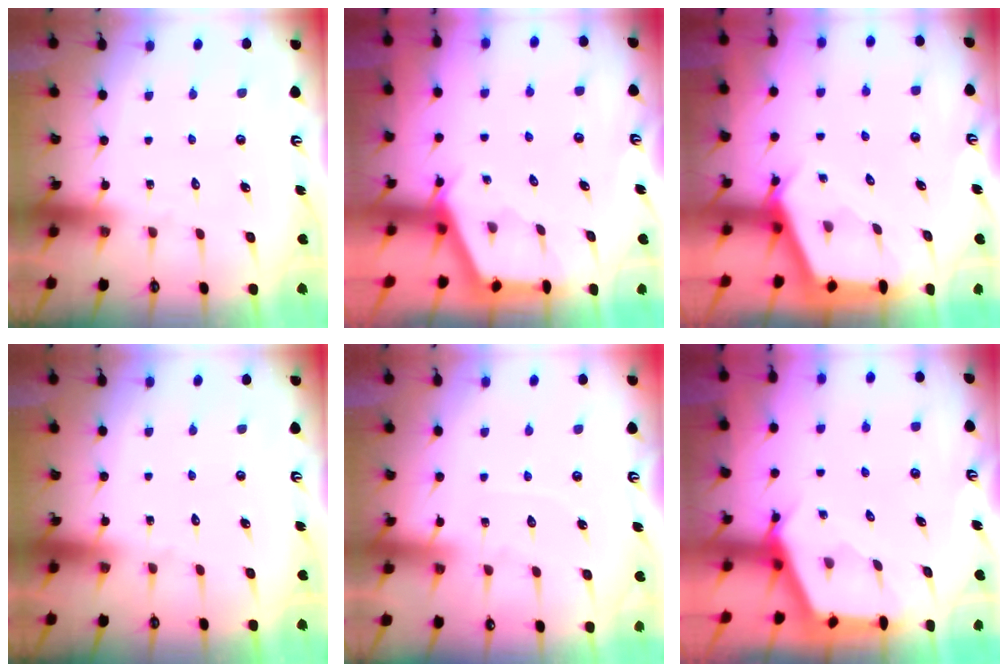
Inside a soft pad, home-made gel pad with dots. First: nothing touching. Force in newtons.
{"total": 2.9, "press": 2.9, "slide": 0.3}
{"total": 2.9, "press": 2.9, "slide": 0.3}
{"total": 0.0}
{"total": 3.4, "press": 3.4, "slide": 0.5}
{"total": 2.6, "press": 2.6, "slide": 0.3}